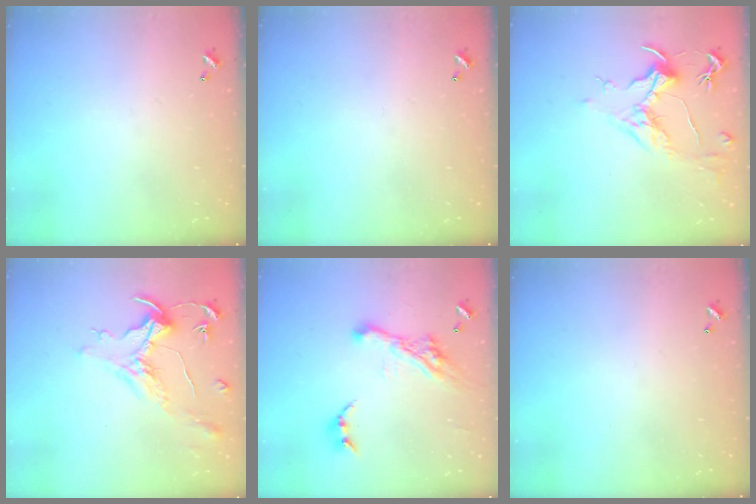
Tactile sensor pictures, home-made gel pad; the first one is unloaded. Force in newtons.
{"total": 0.0}
{"total": 1.6, "press": 1.4, "slide": 0.9}
{"total": 1.5, "press": 1.3, "slide": 0.7}
{"total": 11.2, "press": 11.1, "slide": 1.5}
{"total": 0.0}